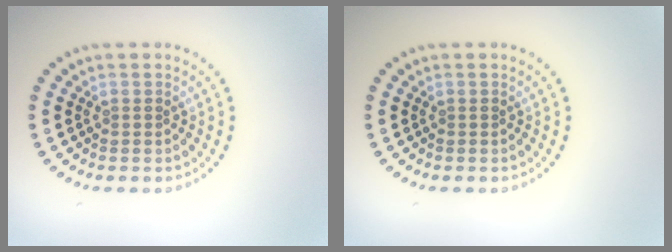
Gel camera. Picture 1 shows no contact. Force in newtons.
{"total": 0.0}